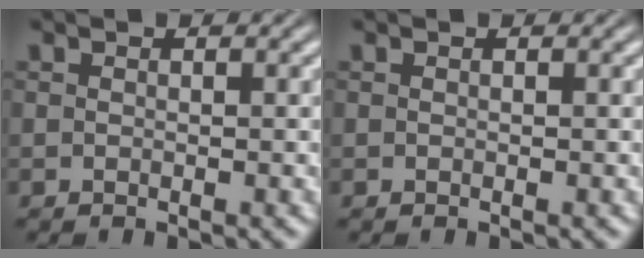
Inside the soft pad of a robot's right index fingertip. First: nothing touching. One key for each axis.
{"total": 0.0}